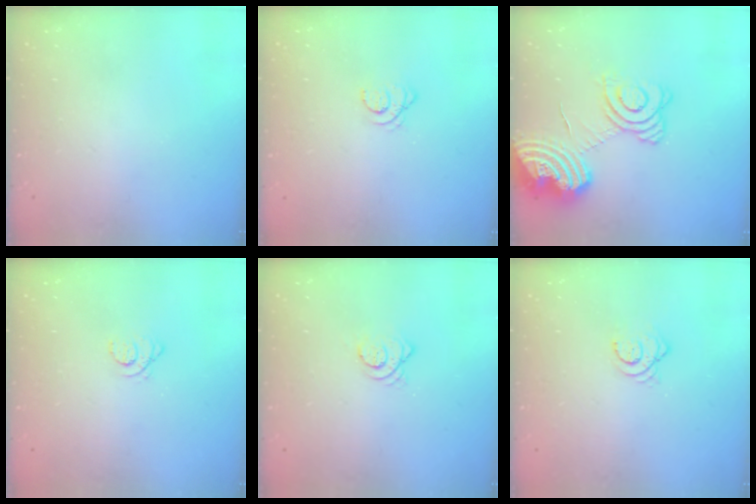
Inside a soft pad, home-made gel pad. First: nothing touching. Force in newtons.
{"total": 2.0, "press": 2.0, "slide": 0.2}
{"total": 18.4, "press": 18.2, "slide": 2.6}
{"total": 1.2, "press": 1.2, "slide": 0.1}
{"total": 3.5, "press": 3.5, "slide": 0.1}
{"total": 3.7, "press": 3.7, "slide": 0.6}